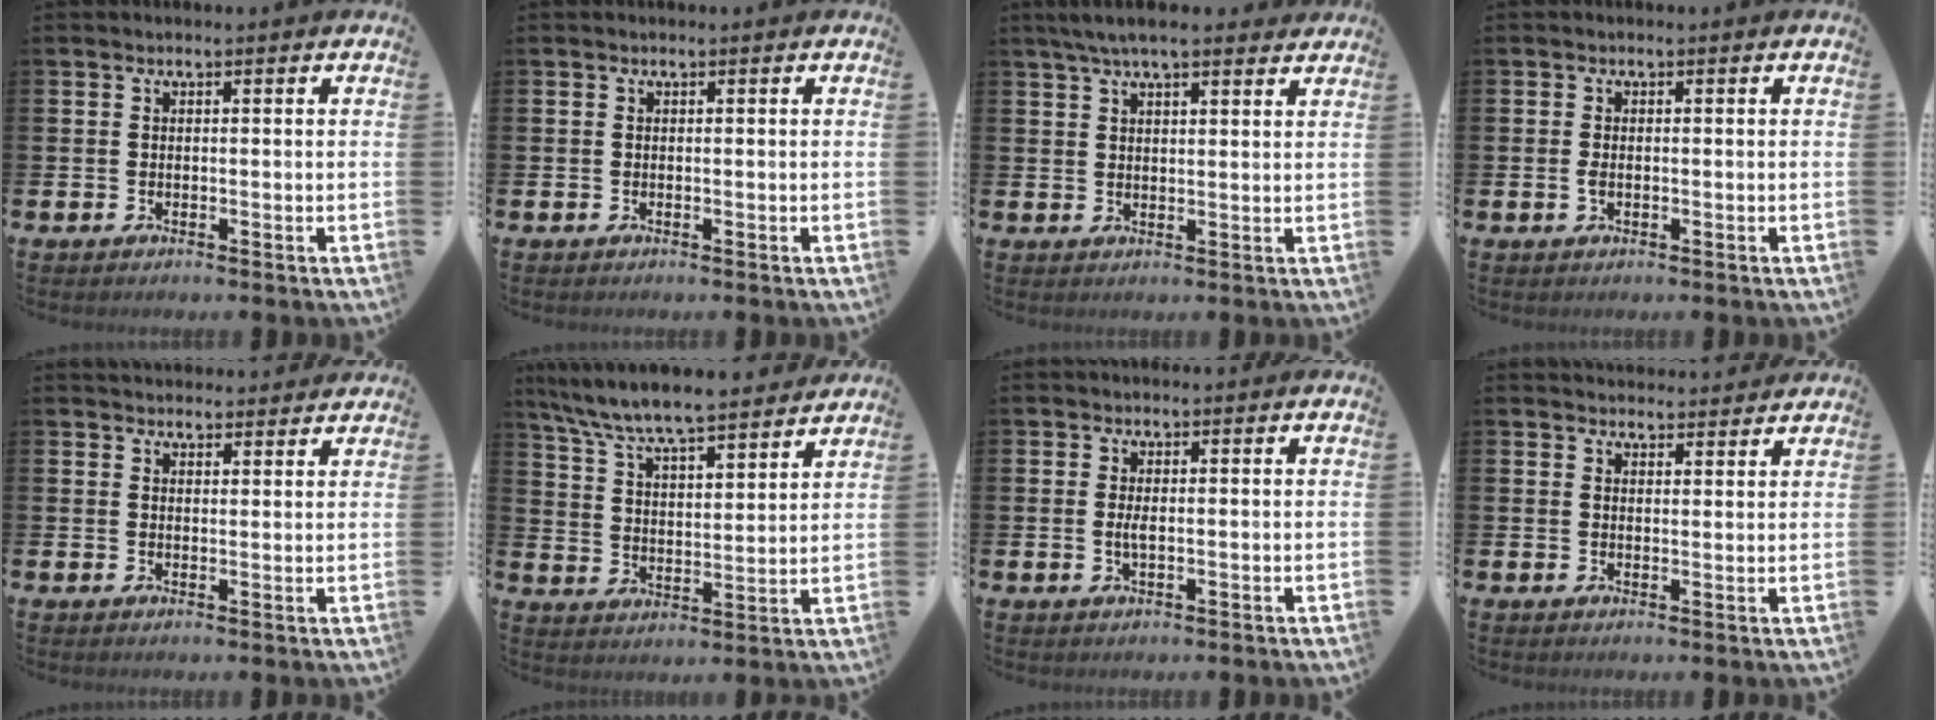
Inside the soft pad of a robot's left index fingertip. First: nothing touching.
{"total": 0.0}
{"total": 5.2, "force": [4.5, 1.1, 2.5], "torque": [-0.054, -0.007, 0.080]}
{"total": 1.3, "force": [-0.1, 0.6, 1.1], "torque": [-0.014, -0.001, -0.005]}
{"total": 2.8, "force": [2.7, 0.7, -0.2], "torque": [0.010, -0.016, 0.047]}
{"total": 7.8, "force": [7.5, 0.5, 2.1], "torque": [-0.076, -0.056, 0.130]}
{"total": 1.5, "force": [0.1, 0.4, 1.4], "torque": [-0.018, -0.003, -0.002]}
{"total": 2.9, "force": [2.9, 0.6, -0.2], "torque": [0.007, -0.016, 0.051]}